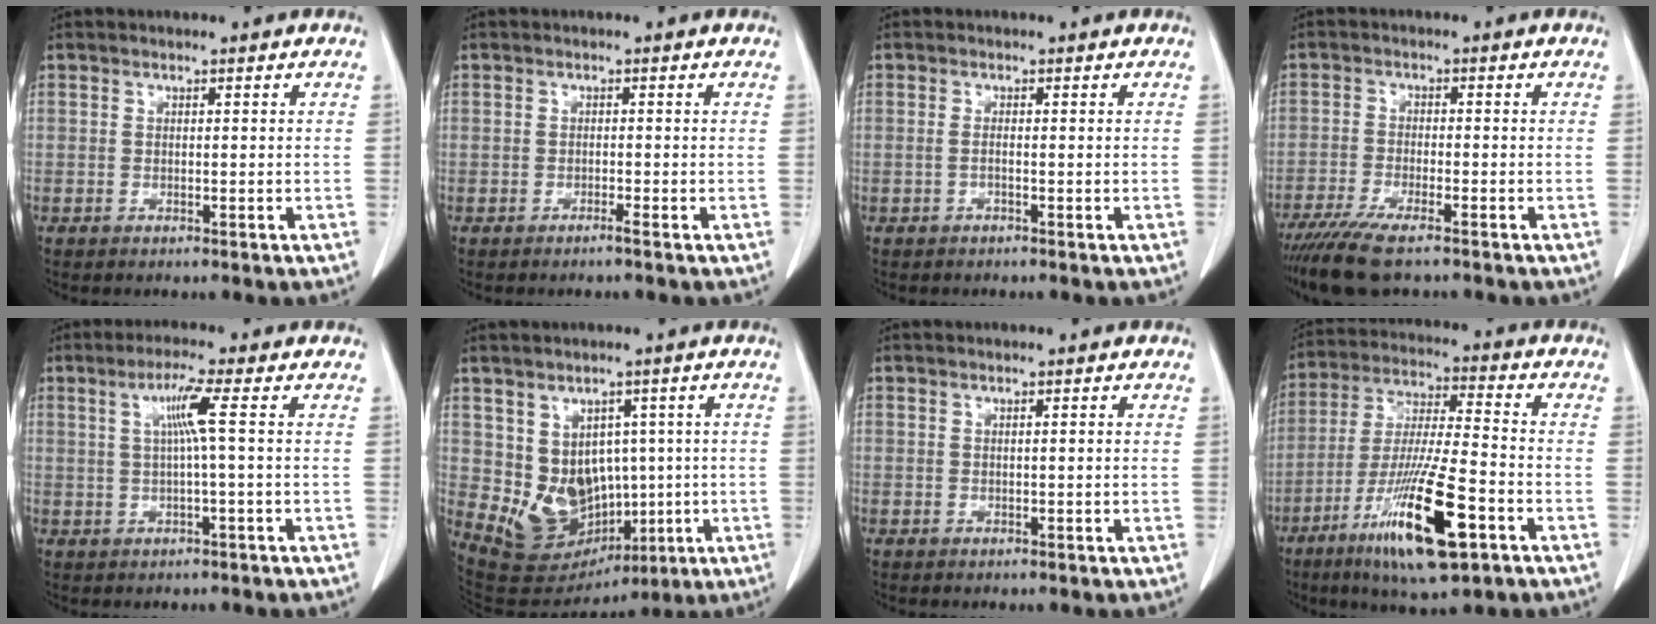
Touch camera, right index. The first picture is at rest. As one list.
[{"total": 0.9, "force": [-0.7, -0.1, 0.5], "torque": [-0.011, 0.000, -0.012]}, {"total": 0.7, "force": [-0.3, 0.0, 0.7], "torque": [-0.012, 0.001, -0.006]}, {"total": 8.7, "force": [-6.7, 1.2, 5.4], "torque": [-0.095, -0.021, -0.112]}, {"total": 4.6, "force": [0.8, -0.9, 4.4], "torque": [-0.086, 0.007, 0.017]}, {"total": 11.2, "force": [-0.1, 9.3, 6.2], "torque": [-0.099, 0.028, 0.039]}, {"total": 0.5, "force": [0.1, 0.0, 0.5], "torque": [-0.009, 0.001, 0.002]}, {"total": 16.7, "force": [-7.9, 1.9, 14.6], "torque": [-0.287, -0.031, -0.137]}]